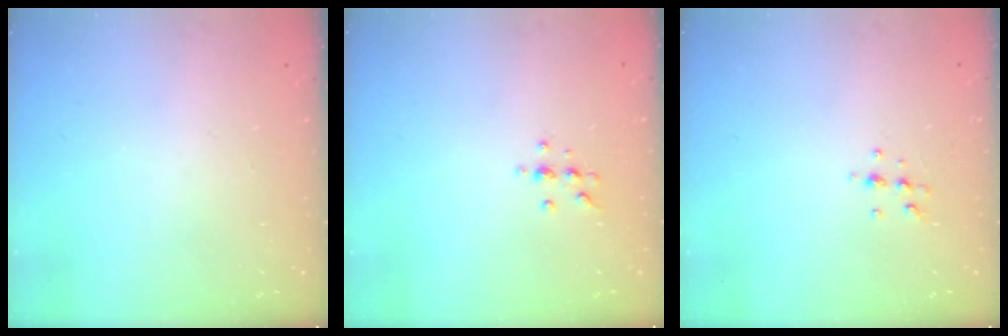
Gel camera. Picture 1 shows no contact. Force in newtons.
{"total": 5.7, "press": 5.5, "slide": 1.6}
{"total": 5.4, "press": 5.3, "slide": 1.1}